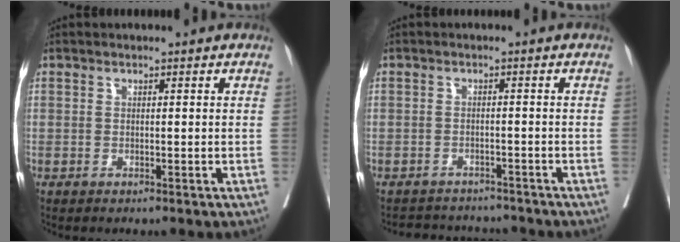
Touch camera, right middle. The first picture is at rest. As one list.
[{"total": 5.3, "force": [-5.2, 1.4, -0.2], "torque": [0.005, 0.007, -0.070]}]